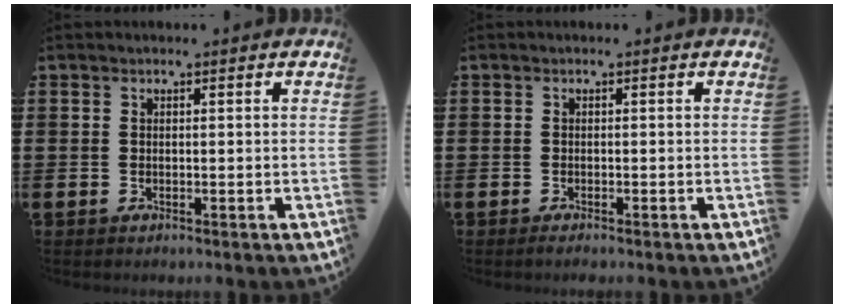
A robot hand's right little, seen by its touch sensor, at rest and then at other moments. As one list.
[{"total": 0.5, "force": [-0.4, 0.0, 0.4], "torque": [-0.006, -0.003, -0.007]}]